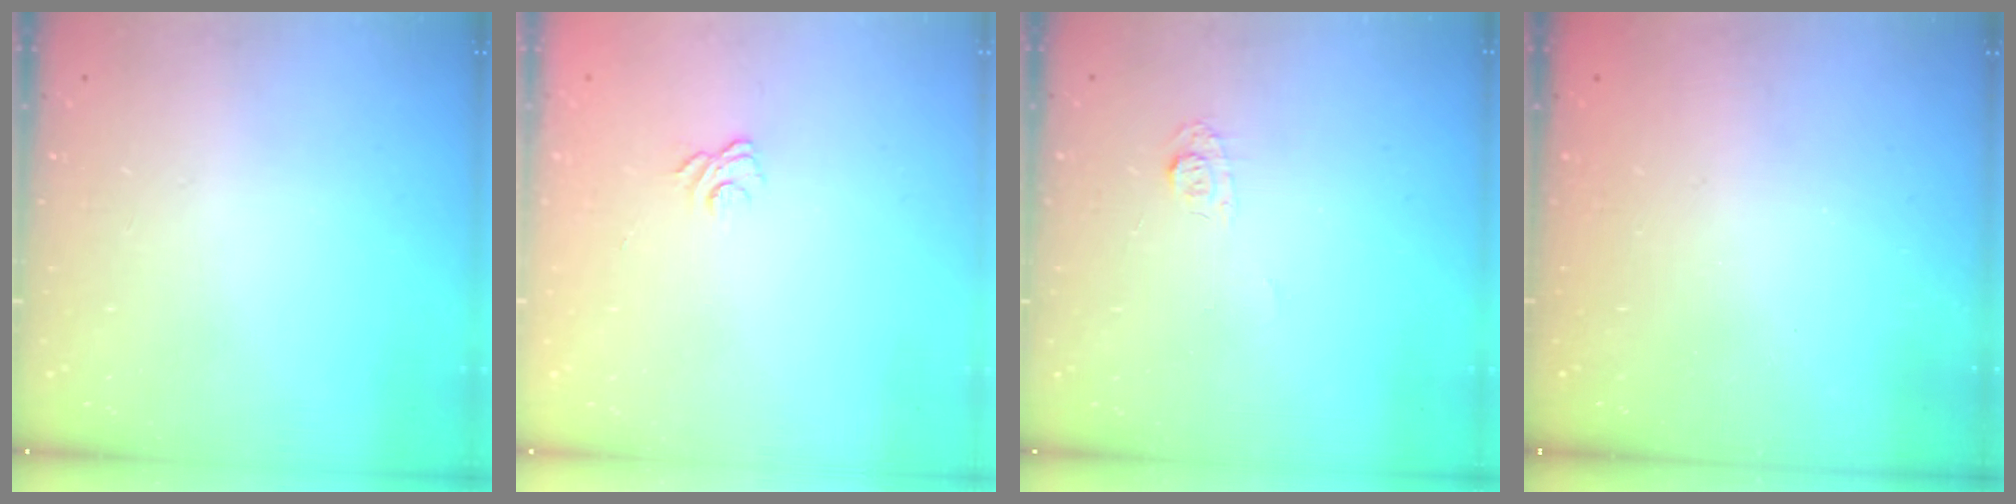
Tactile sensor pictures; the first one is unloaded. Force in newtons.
{"total": 3.1, "press": 2.8, "slide": 1.3}
{"total": 4.3, "press": 4.2, "slide": 0.6}
{"total": 2.6, "press": 2.5, "slide": 0.9}